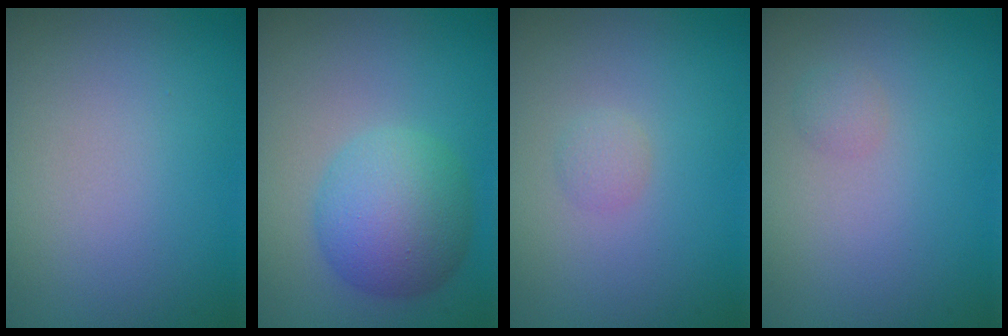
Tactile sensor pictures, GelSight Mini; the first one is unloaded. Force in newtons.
{"total": 6.0, "press": 6.0, "slide": 0.1}
{"total": 0.9, "press": 0.8, "slide": 0.1}
{"total": 0.9, "press": 0.9, "slide": 0.0}